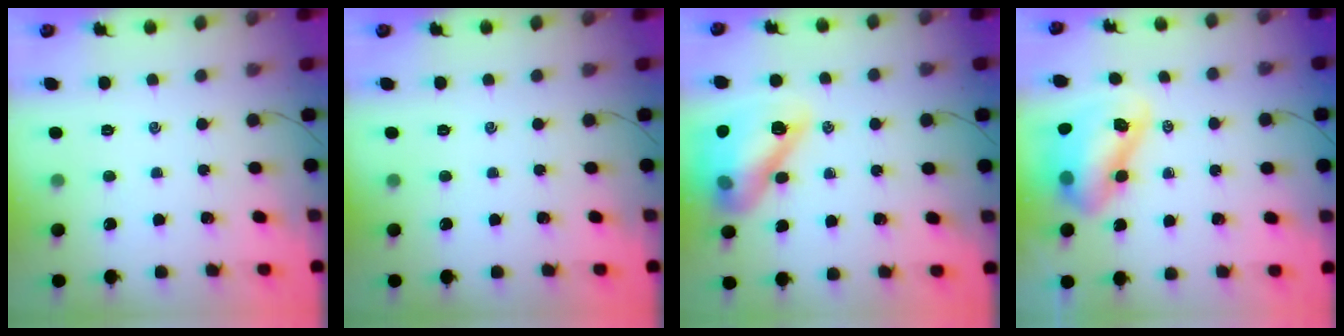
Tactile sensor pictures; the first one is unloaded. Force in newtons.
{"total": 0.0}
{"total": 15.4, "press": 14.9, "slide": 4.0}
{"total": 9.3, "press": 9.0, "slide": 2.4}